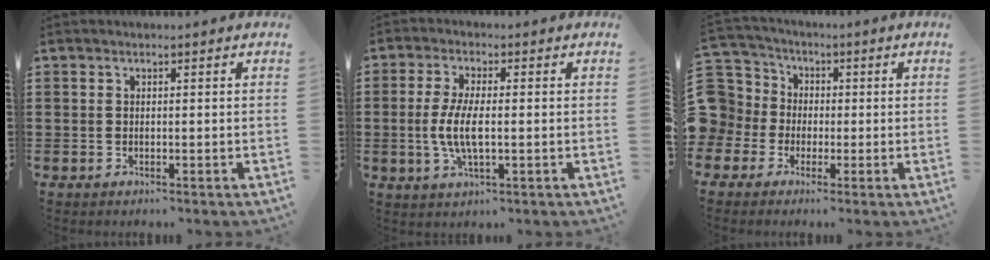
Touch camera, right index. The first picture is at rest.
{"total": 6.4, "force": [-0.8, 2.0, 6.0], "torque": [-0.140, -0.009, -0.025]}
{"total": 6.4, "force": [-0.8, 6.3, 0.5], "torque": [-0.065, -0.004, -0.022]}